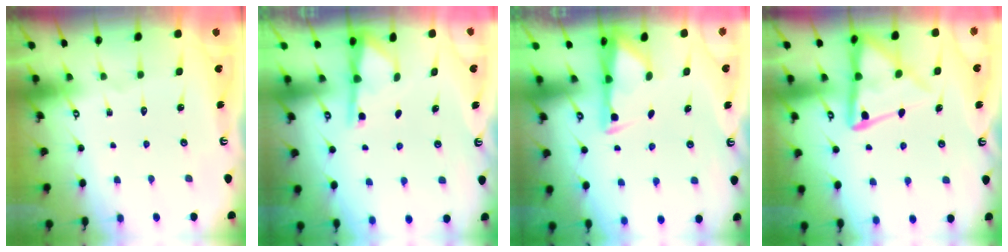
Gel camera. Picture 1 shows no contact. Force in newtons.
{"total": 2.4, "press": 2.4, "slide": 0.3}
{"total": 2.9, "press": 2.9, "slide": 0.4}
{"total": 11.7, "press": 11.7, "slide": 1.1}